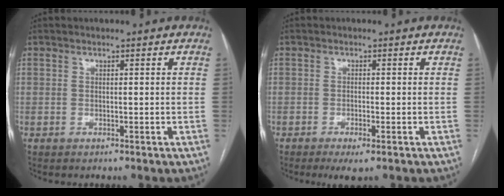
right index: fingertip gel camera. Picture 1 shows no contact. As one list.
[{"total": 3.0, "force": [-1.6, 0.5, 2.5], "torque": [-0.043, -0.006, -0.023]}]